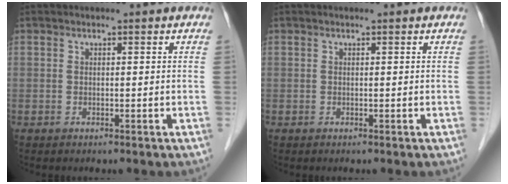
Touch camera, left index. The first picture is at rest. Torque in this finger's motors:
{"motor_torque": [0.07, 0.00, 0.02, 0.01]}